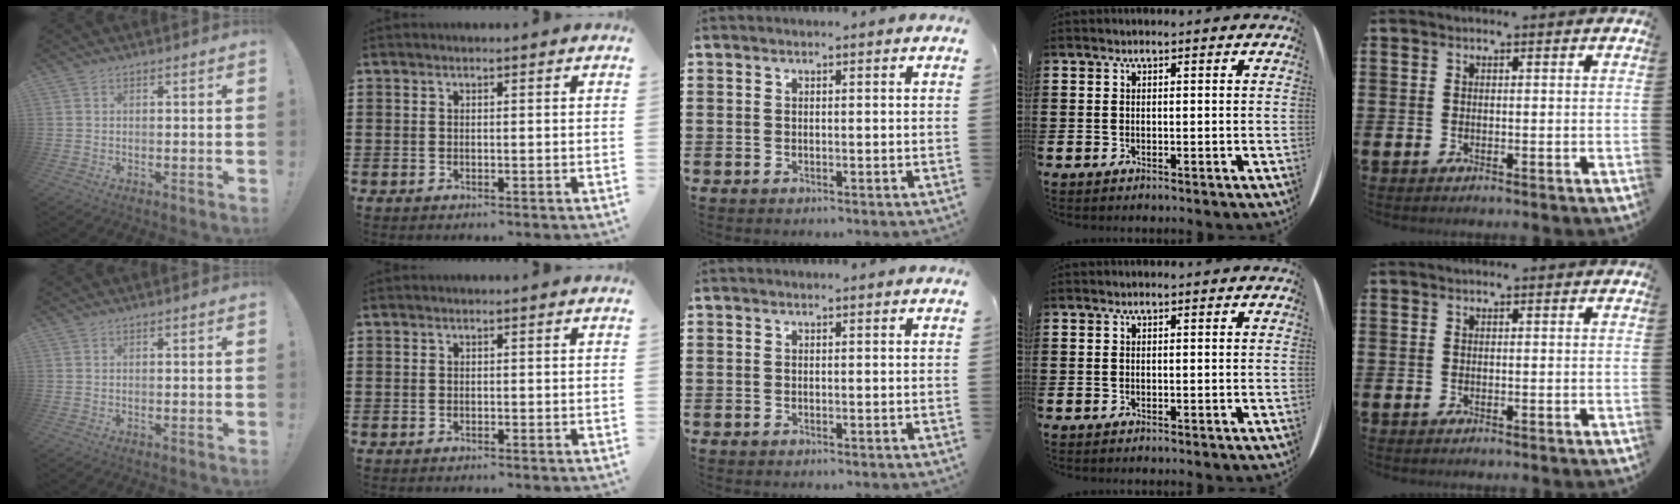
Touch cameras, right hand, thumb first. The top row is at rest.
{}